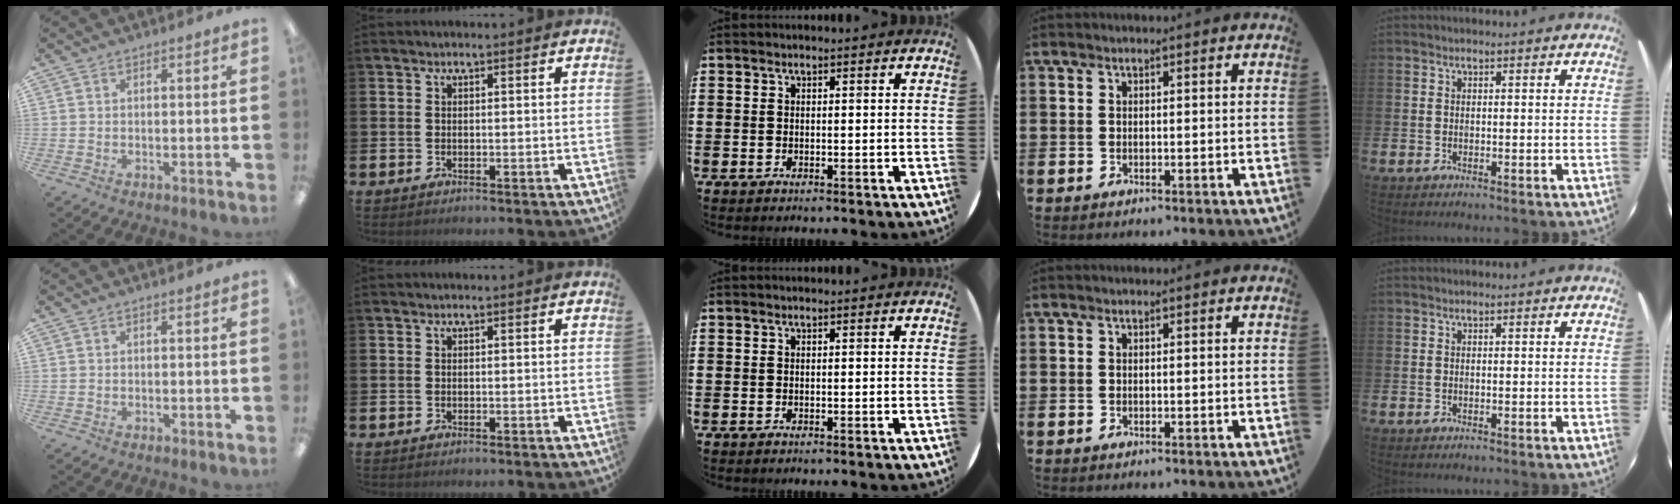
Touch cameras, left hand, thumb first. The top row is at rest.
{}